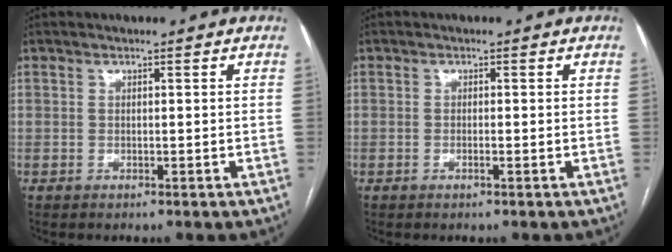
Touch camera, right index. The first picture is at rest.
{"total": 0.8, "force": [-0.4, 0.0, 0.7], "torque": [-0.016, 0.000, -0.004]}